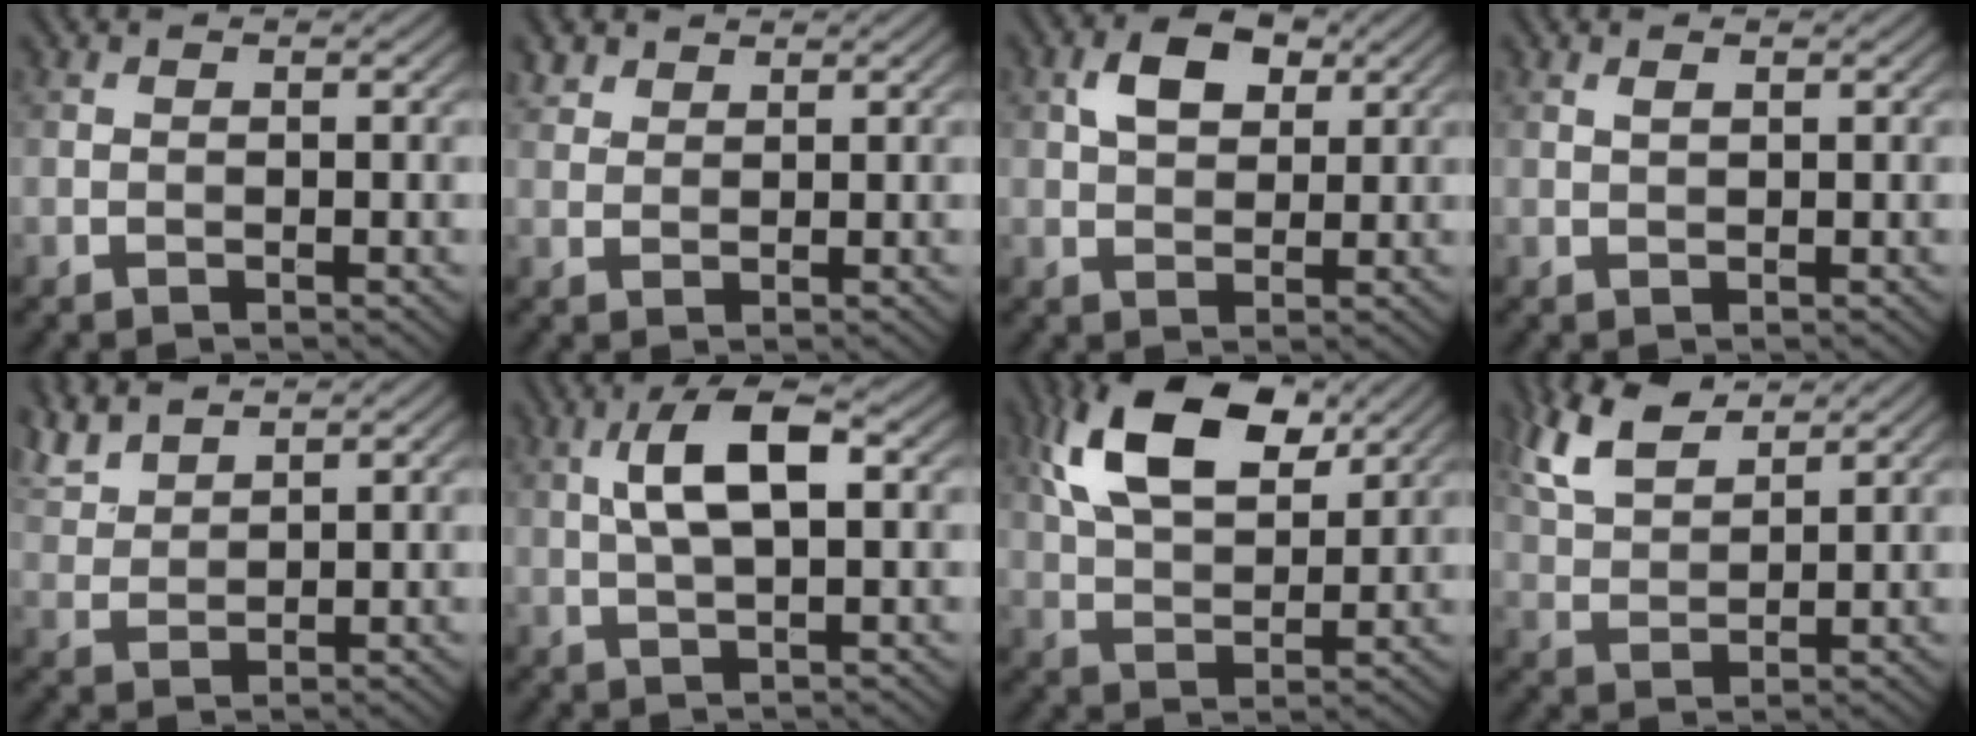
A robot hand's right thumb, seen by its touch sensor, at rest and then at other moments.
{"total": 2.4, "force": [1.9, 1.4, 0.7], "torque": [-0.020, 0.005, 0.042]}
{"total": 5.2, "force": [2.0, 3.3, 3.4], "torque": [-0.065, 0.006, 0.033]}
{"total": 0.9, "force": [0.6, 0.3, 0.6], "torque": [-0.017, 0.000, 0.011]}
{"total": 5.2, "force": [4.5, 1.4, 2.3], "torque": [-0.066, 0.012, 0.097]}
{"total": 6.9, "force": [1.5, 2.4, 6.3], "torque": [-0.122, 0.012, 0.023]}
{"total": 12.8, "force": [6.3, 6.4, 9.2], "torque": [-0.193, 0.014, 0.115]}
{"total": 7.9, "force": [5.3, 3.1, 4.8], "torque": [-0.124, 0.014, 0.113]}